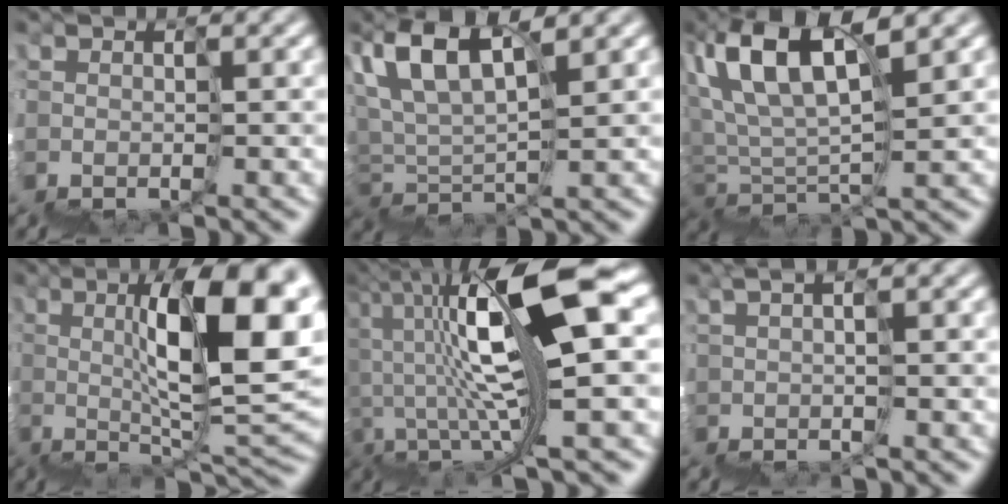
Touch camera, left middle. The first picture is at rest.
{"total": 4.6, "force": [4.4, -1.3, 0.1], "torque": [-0.012, 0.047, 0.073]}
{"total": 6.2, "force": [5.8, -1.0, 1.9], "torque": [-0.047, 0.051, 0.098]}
{"total": 8.3, "force": [4.1, -0.3, 7.2], "torque": [-0.077, 0.043, 0.067]}
{"total": 7.7, "force": [2.5, -0.8, 7.2], "torque": [-0.134, 0.053, 0.039]}
{"total": 3.4, "force": [1.9, -2.4, -1.5], "torque": [0.023, 0.023, 0.035]}